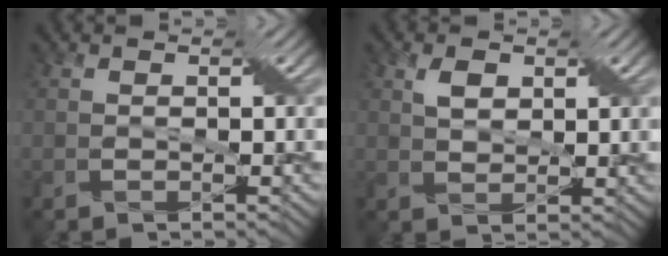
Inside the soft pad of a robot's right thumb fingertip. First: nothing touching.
{"total": 2.6, "force": [1.5, 1.4, 1.5], "torque": [-0.030, 0.005, 0.026]}